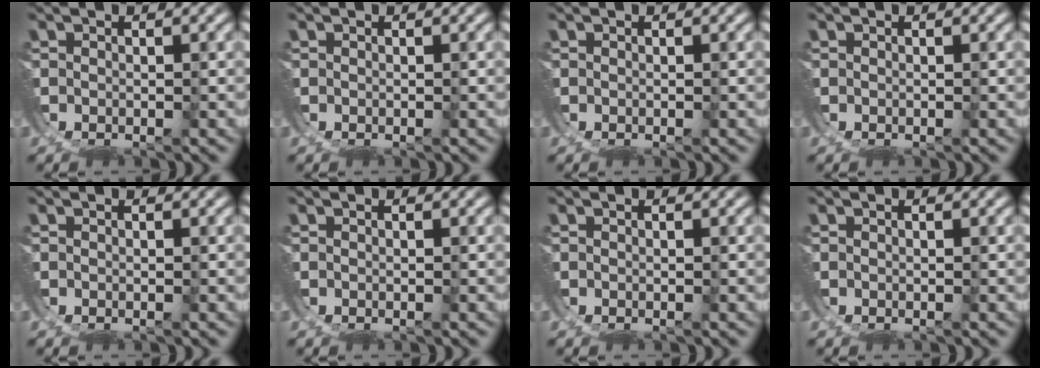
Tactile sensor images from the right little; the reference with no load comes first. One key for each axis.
{"total": 0.0}
{"total": 0.0}
{"total": 0.0}
{"total": 0.0}
{"total": 0.0}
{"total": 0.0}
{"total": 0.0}